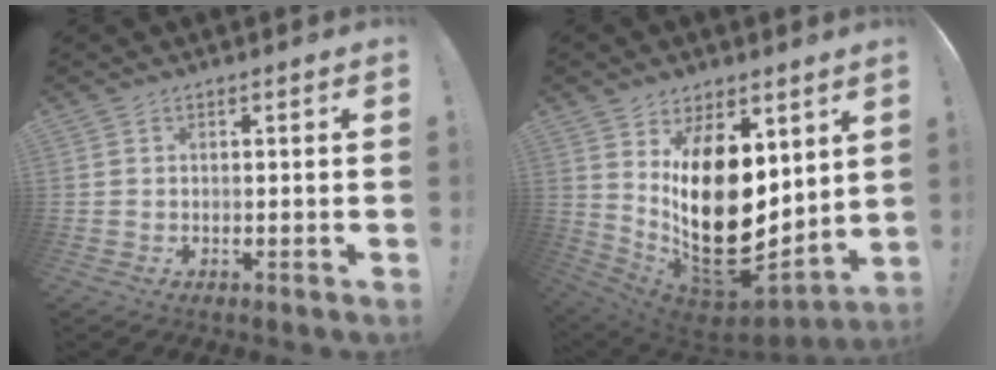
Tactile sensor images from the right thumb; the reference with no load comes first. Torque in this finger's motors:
{"motor_torque": [1.26, 3.75, 1.76, -1.01, 0.29]}